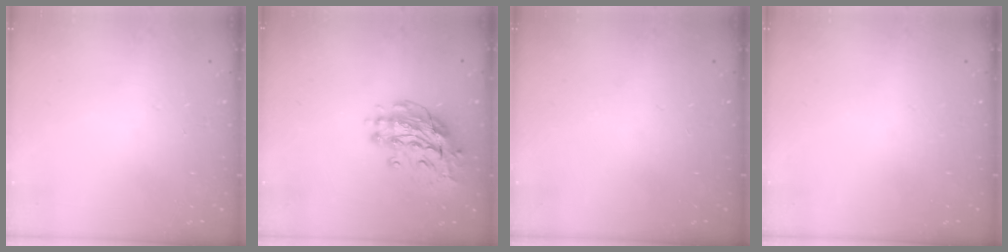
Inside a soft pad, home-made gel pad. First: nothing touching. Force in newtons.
{"total": 13.7, "press": 13.6, "slide": 1.5}
{"total": 0.0}
{"total": 0.0}